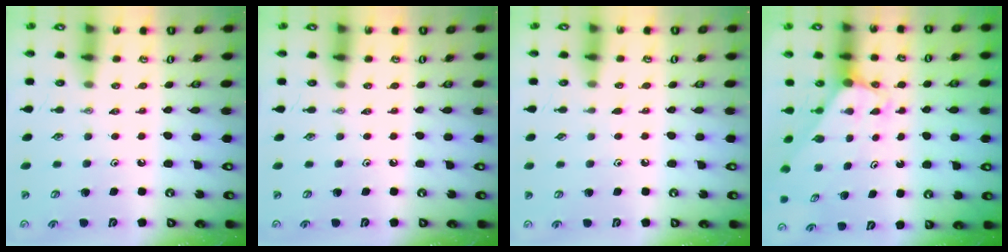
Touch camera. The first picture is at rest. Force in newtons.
{"total": 0.0}
{"total": 2.9, "press": 2.9, "slide": 0.4}
{"total": 3.0, "press": 3.0, "slide": 0.2}